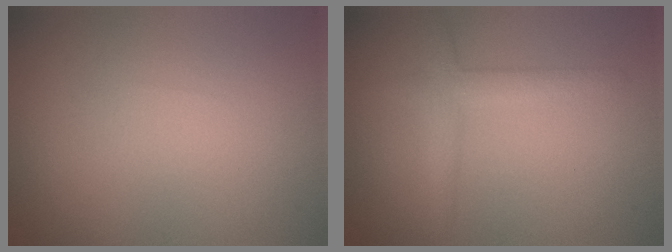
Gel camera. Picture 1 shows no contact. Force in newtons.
{"total": 2.2, "press": 2.2, "slide": 0.1}